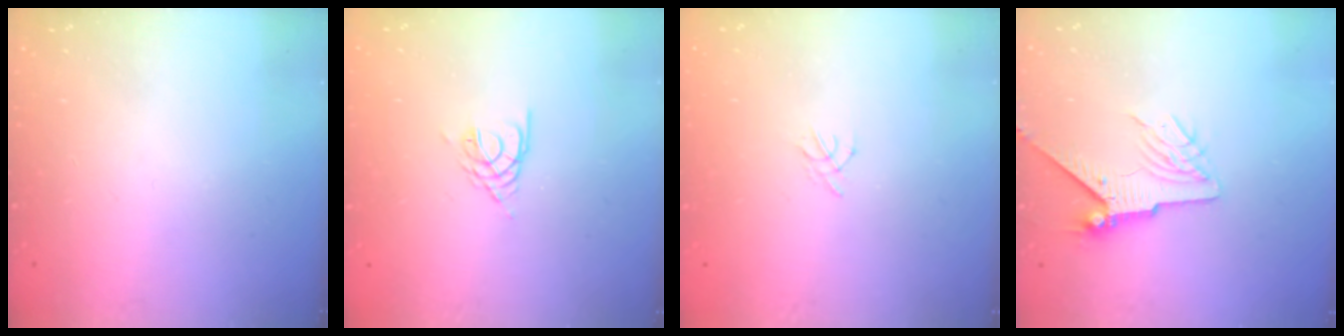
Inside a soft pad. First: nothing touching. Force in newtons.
{"total": 3.4, "press": 3.4, "slide": 0.6}
{"total": 1.3, "press": 1.2, "slide": 0.4}
{"total": 7.3, "press": 7.2, "slide": 1.1}